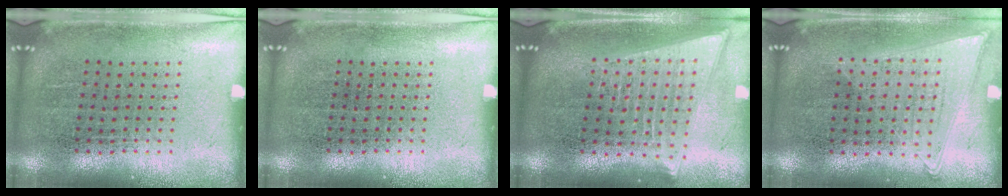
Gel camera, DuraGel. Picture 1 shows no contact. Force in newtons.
{"total": 0.0}
{"total": 2.0, "press": 1.7, "slide": 1.0}
{"total": 1.0, "press": 1.0, "slide": 0.4}